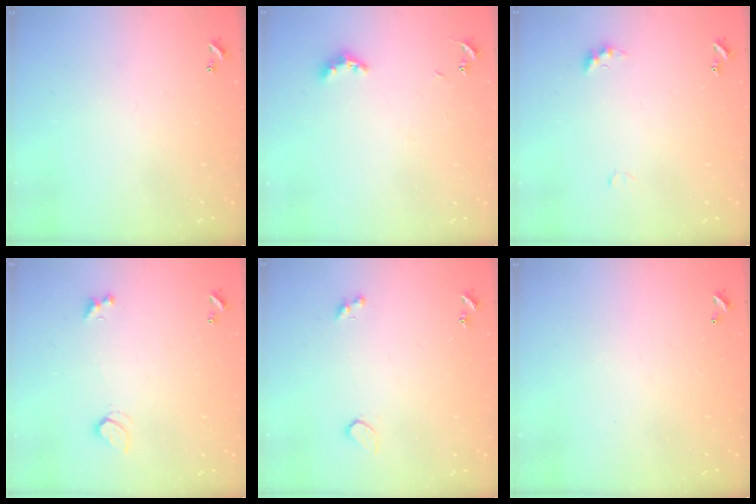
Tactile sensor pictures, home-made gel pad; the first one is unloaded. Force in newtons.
{"total": 5.4, "press": 5.4, "slide": 0.6}
{"total": 4.9, "press": 4.8, "slide": 0.7}
{"total": 1.8, "press": 1.8, "slide": 0.5}
{"total": 2.6, "press": 2.2, "slide": 1.2}
{"total": 2.8, "press": 2.8, "slide": 0.1}